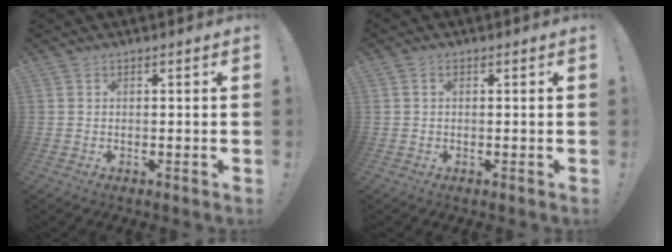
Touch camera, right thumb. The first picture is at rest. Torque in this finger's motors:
{"motor_torque": [-0.02, -0.21, -0.31, 0.08, 0.07]}